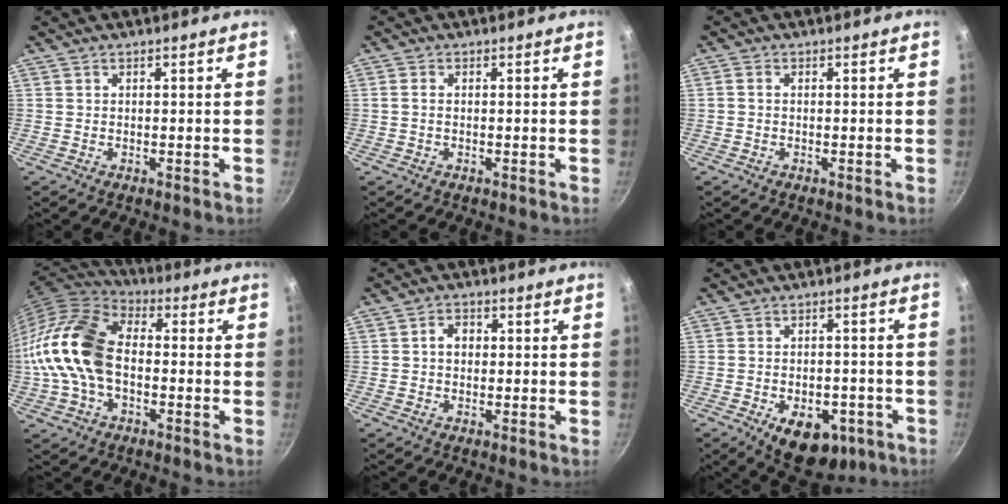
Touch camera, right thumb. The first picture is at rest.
{"total": 1.3, "force": [-0.1, 0.8, 1.0], "torque": [-0.025, 0.004, -0.004]}
{"total": 1.1, "force": [-0.1, 0.8, 0.7], "torque": [-0.015, 0.005, -0.004]}
{"total": 16.8, "force": [-1.5, 11.2, 12.4], "torque": [-0.223, 0.039, -0.044]}
{"total": 3.4, "force": [0.2, 2.6, 2.1], "torque": [-0.020, 0.011, 0.000]}
{"total": 12.8, "force": [-5.5, 7.8, 8.6], "torque": [-0.083, 0.014, -0.062]}